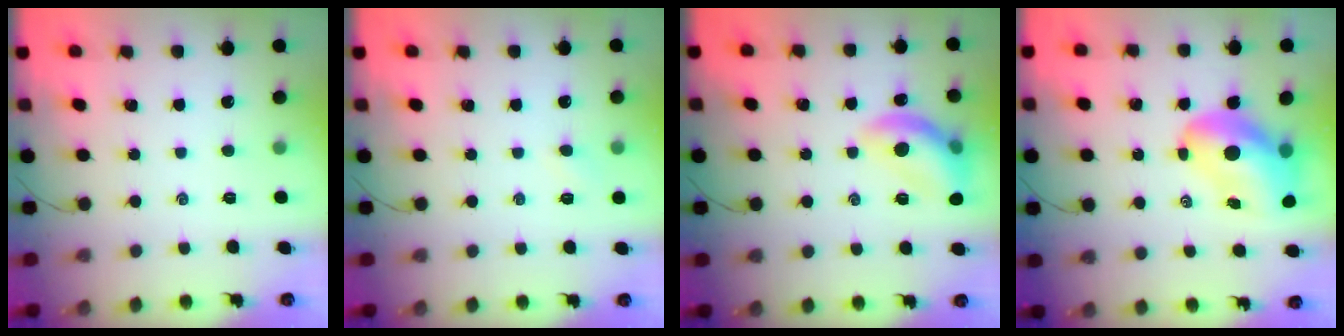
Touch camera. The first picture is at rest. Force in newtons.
{"total": 3.0, "press": 2.9, "slide": 0.8}
{"total": 12.5, "press": 12.5, "slide": 0.8}
{"total": 12.2, "press": 11.7, "slide": 3.6}